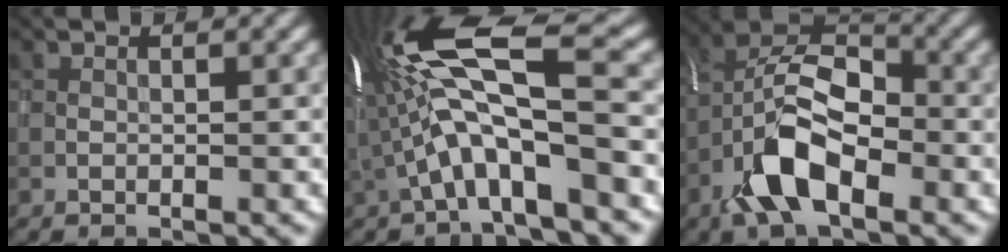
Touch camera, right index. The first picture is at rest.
{"total": 12.6, "force": [-0.6, 3.3, 12.2], "torque": [-0.225, 0.028, -0.009]}
{"total": 8.1, "force": [-3.6, 4.0, 6.1], "torque": [-0.117, 0.011, -0.077]}